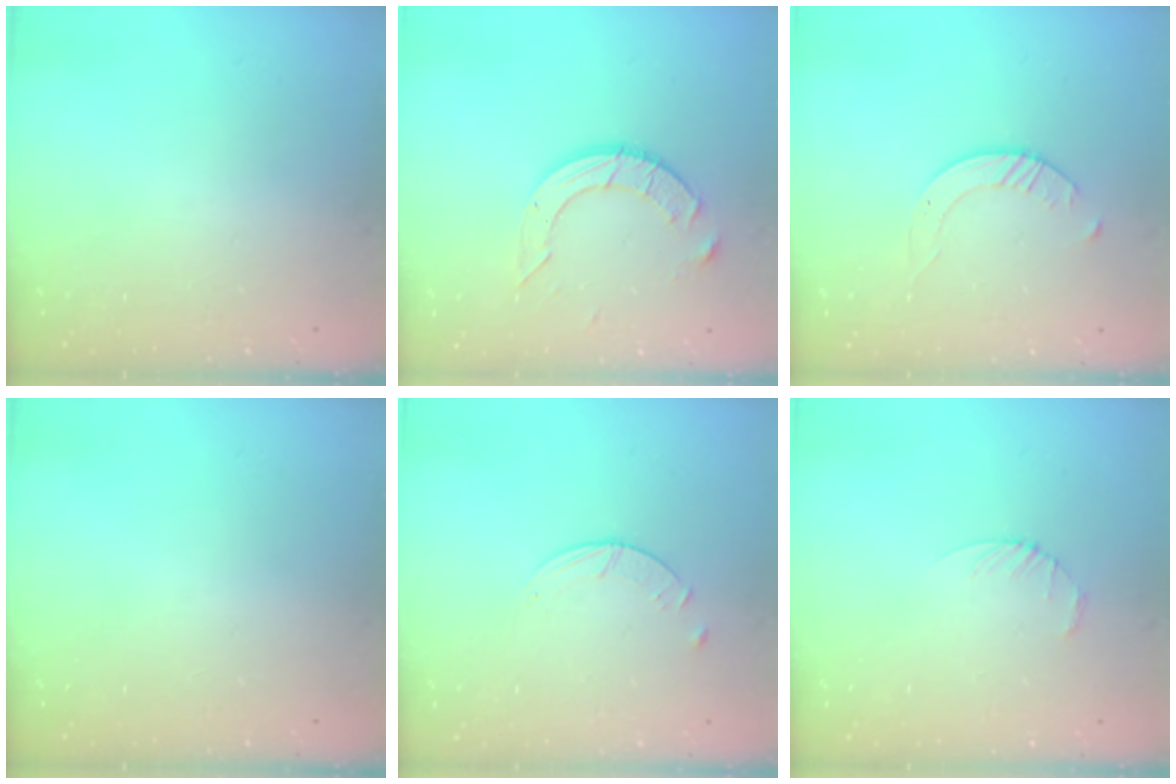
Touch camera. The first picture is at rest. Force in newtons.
{"total": 9.8, "press": 9.8, "slide": 0.9}
{"total": 2.7, "press": 2.7, "slide": 0.3}
{"total": 0.0}
{"total": 2.6, "press": 2.5, "slide": 0.3}
{"total": 3.4, "press": 3.3, "slide": 0.4}